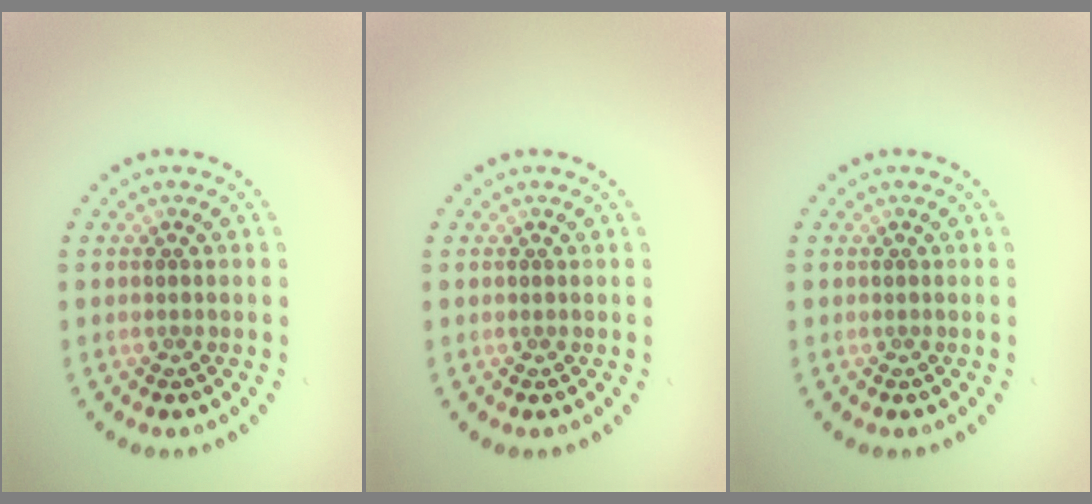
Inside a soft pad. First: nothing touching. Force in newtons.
{"total": 0.0}
{"total": 0.0}